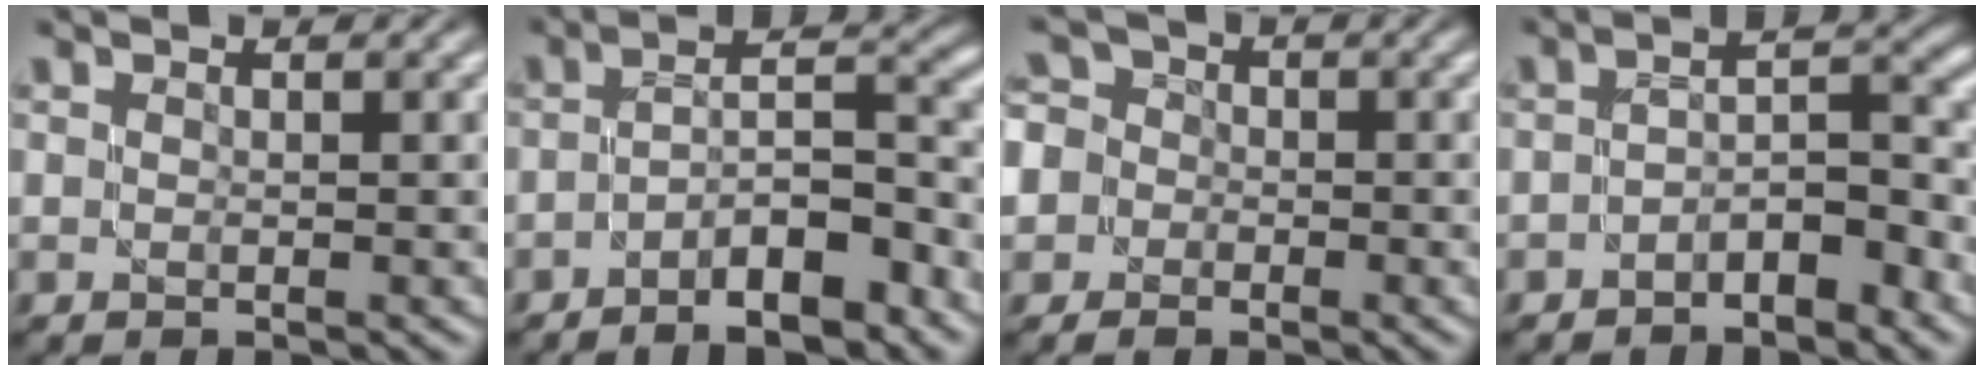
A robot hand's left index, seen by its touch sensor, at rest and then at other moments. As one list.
[{"total": 7.5, "force": [-4.0, 2.3, 5.9], "torque": [-0.084, 0.014, -0.068]}, {"total": 6.0, "force": [-2.1, 5.4, 1.5], "torque": [-0.025, 0.014, -0.069]}, {"total": 4.2, "force": [-2.4, 1.6, 3.0], "torque": [-0.048, 0.014, -0.044]}]